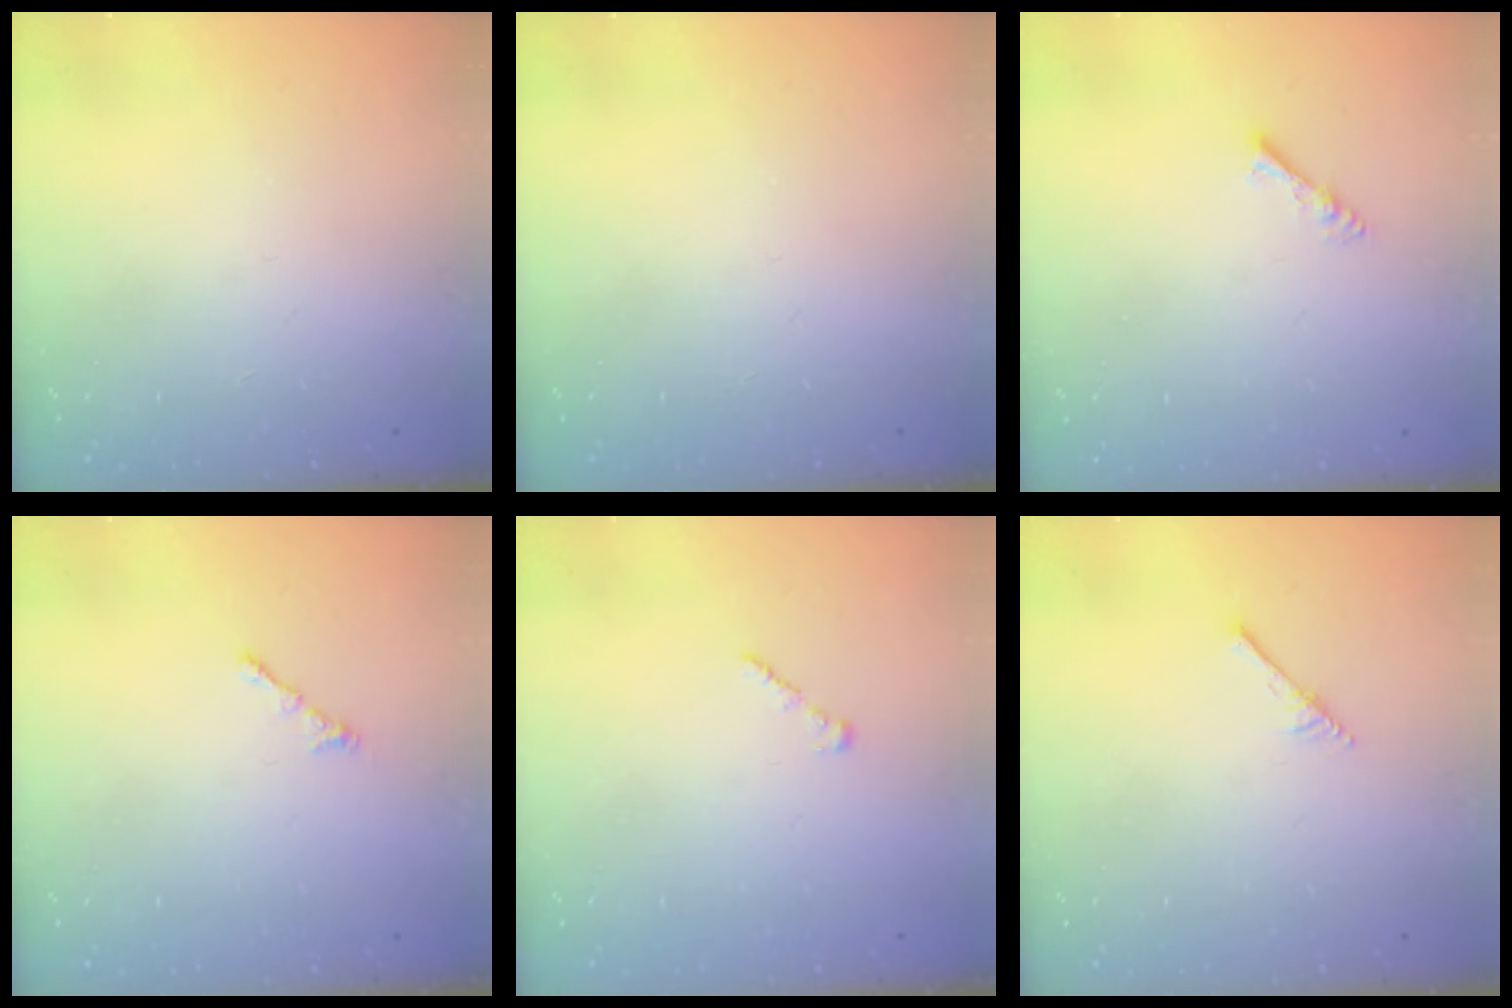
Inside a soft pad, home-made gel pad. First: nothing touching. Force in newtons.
{"total": 0.0}
{"total": 2.7, "press": 2.7, "slide": 0.4}
{"total": 0.0}
{"total": 1.0, "press": 0.9, "slide": 0.5}
{"total": 1.9, "press": 1.9, "slide": 0.2}